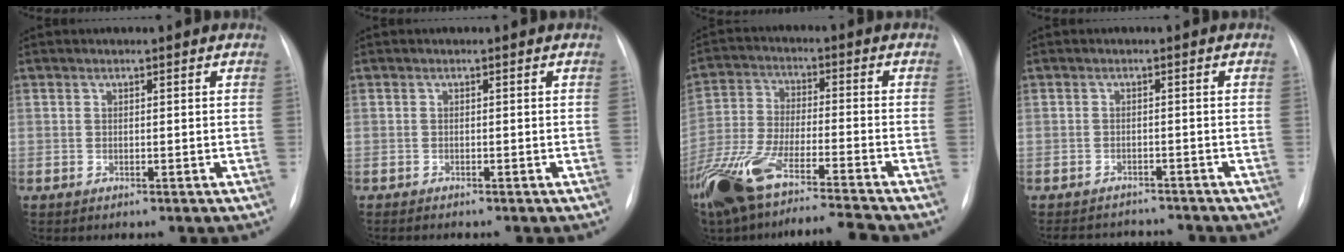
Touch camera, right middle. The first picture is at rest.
{"total": 1.0, "force": [-0.9, 0.1, 0.4], "torque": [-0.010, -0.003, -0.012]}
{"total": 17.9, "force": [-14.1, 1.2, 10.9], "torque": [-0.238, -0.032, -0.258]}
{"total": 7.5, "force": [-7.2, 1.9, 1.2], "torque": [-0.017, 0.010, -0.092]}